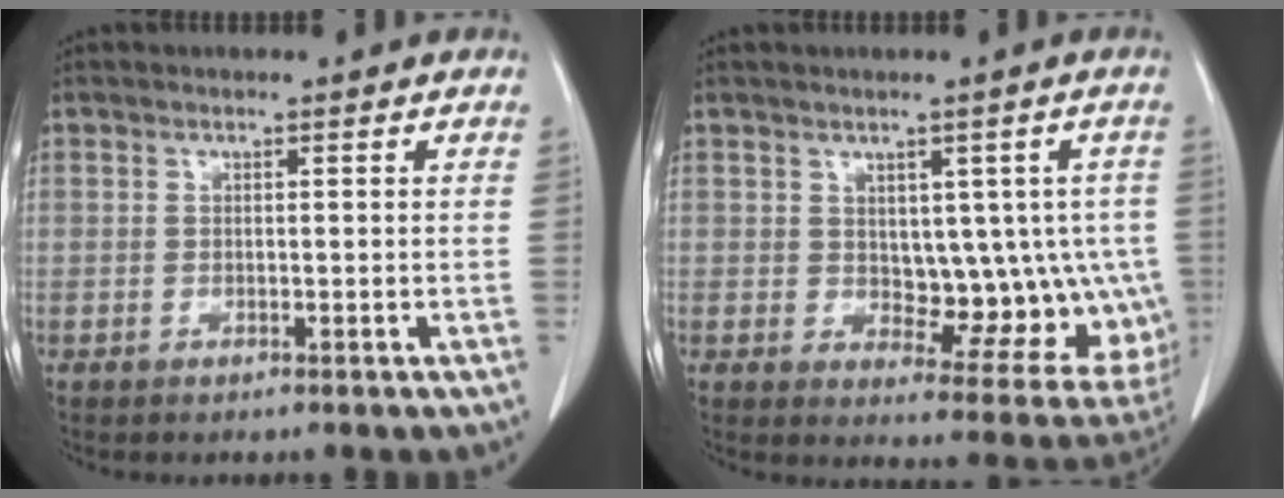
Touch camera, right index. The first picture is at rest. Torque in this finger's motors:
{"motor_torque": [0.20, 0.22, 0.13, 0.00]}